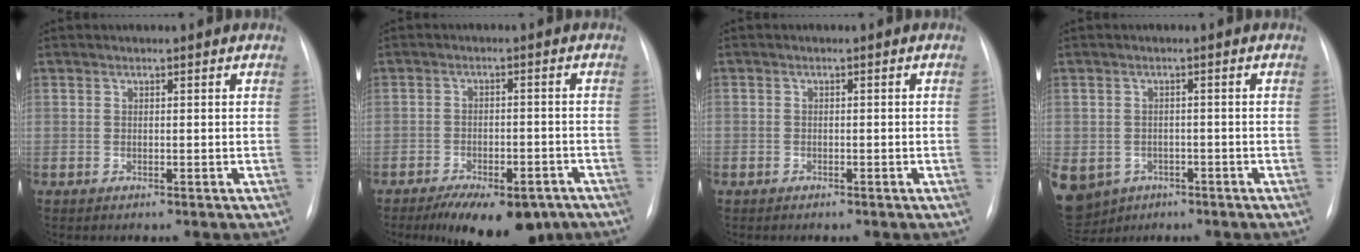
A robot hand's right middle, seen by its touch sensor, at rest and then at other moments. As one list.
[{"total": 12.4, "force": [-9.0, 5.1, 6.8], "torque": [-0.088, 0.002, -0.126]}, {"total": 0.6, "force": [-0.4, 0.1, 0.3], "torque": [-0.004, 0.006, -0.008]}, {"total": 13.2, "force": [-6.6, 10.5, 4.5], "torque": [-0.141, -0.002, -0.085]}]